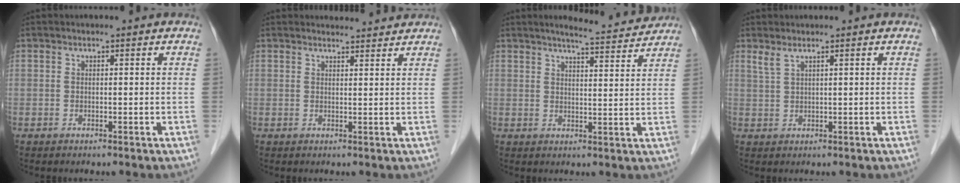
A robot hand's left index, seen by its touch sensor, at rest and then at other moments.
{"total": 3.2, "force": [3.2, 0.2, 0.1], "torque": [-0.010, 0.004, 0.040]}
{"total": 7.4, "force": [7.0, 0.1, 2.2], "torque": [-0.041, -0.001, 0.090]}
{"total": 1.8, "force": [1.3, 0.0, 1.2], "torque": [-0.035, 0.007, 0.033]}